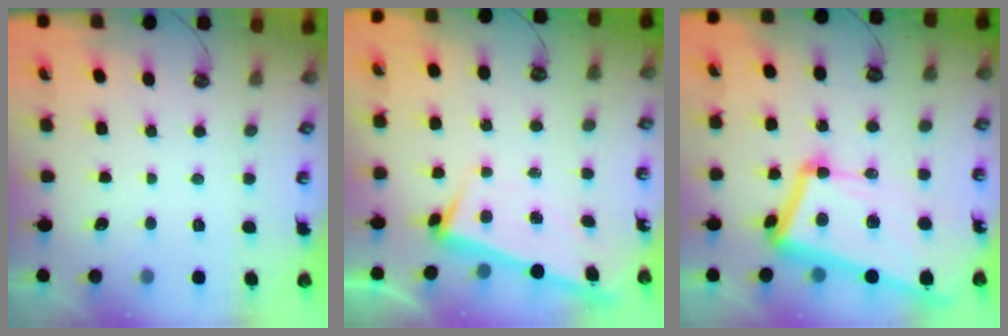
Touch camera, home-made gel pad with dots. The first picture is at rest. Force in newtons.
{"total": 3.3, "press": 3.1, "slide": 1.1}
{"total": 18.8, "press": 18.5, "slide": 3.3}